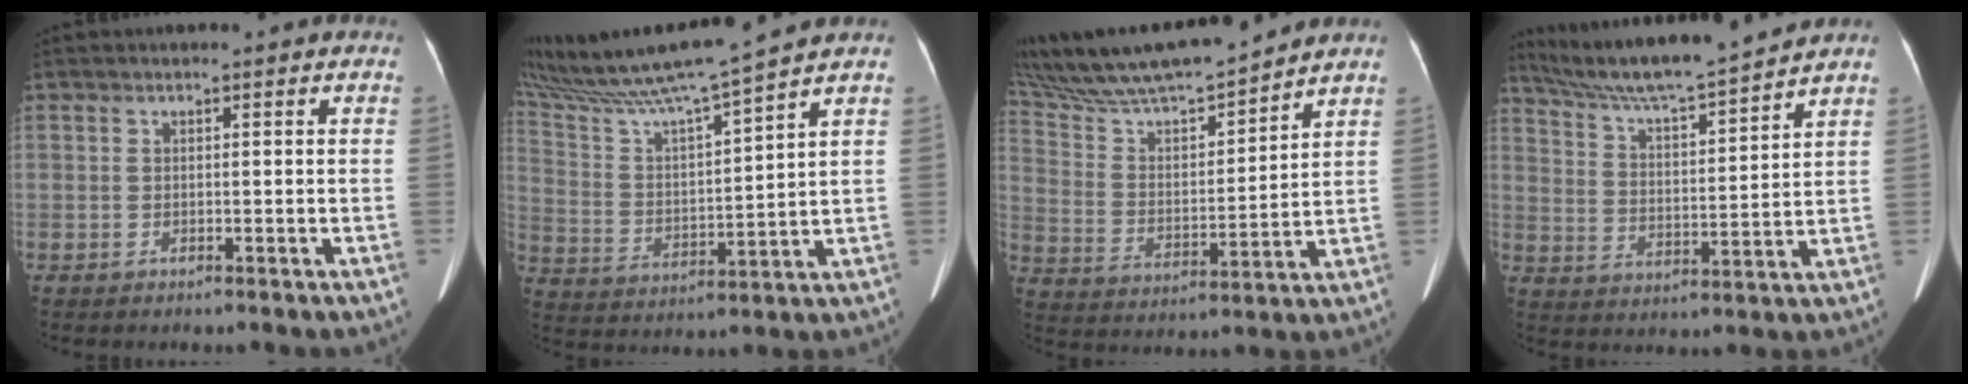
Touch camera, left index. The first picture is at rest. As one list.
[{"total": 15.8, "force": [14.0, -1.9, 7.1], "torque": [-0.145, -0.005, 0.251]}, {"total": 19.7, "force": [17.8, 2.2, 8.4], "torque": [-0.165, 0.012, 0.314]}, {"total": 14.8, "force": [13.5, -0.6, 6.1], "torque": [-0.115, 0.007, 0.227]}]